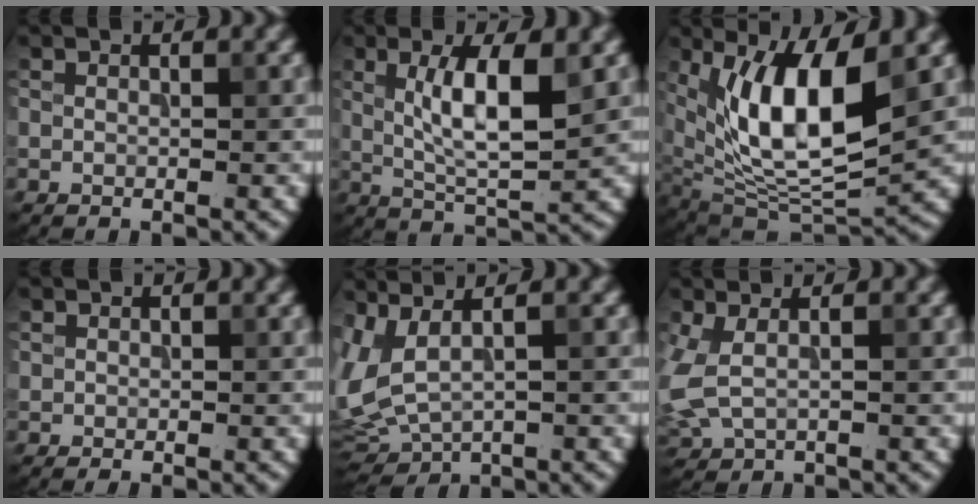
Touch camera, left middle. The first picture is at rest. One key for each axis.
{"total": 6.1, "fx": 1.3, "fy": 1.5, "fz": 5.7, "tx": -0.107, "ty": -0.002, "tz": 0.027}
{"total": 11.6, "fx": 3.2, "fy": 4.3, "fz": 10.3, "tx": -0.173, "ty": -0.009, "tz": 0.056}
{"total": 0.7, "fx": 0.2, "fy": 0.7, "fz": 0.0, "tx": 0.008, "ty": -0.001, "tz": 0.002}
{"total": 5.0, "fx": 0.5, "fy": 2.4, "fz": 4.4, "tx": -0.115, "ty": -0.002, "tz": 0.013}
{"total": 3.1, "fx": 0.4, "fy": 1.6, "fz": 2.7, "tx": -0.080, "ty": -0.002, "tz": 0.006}